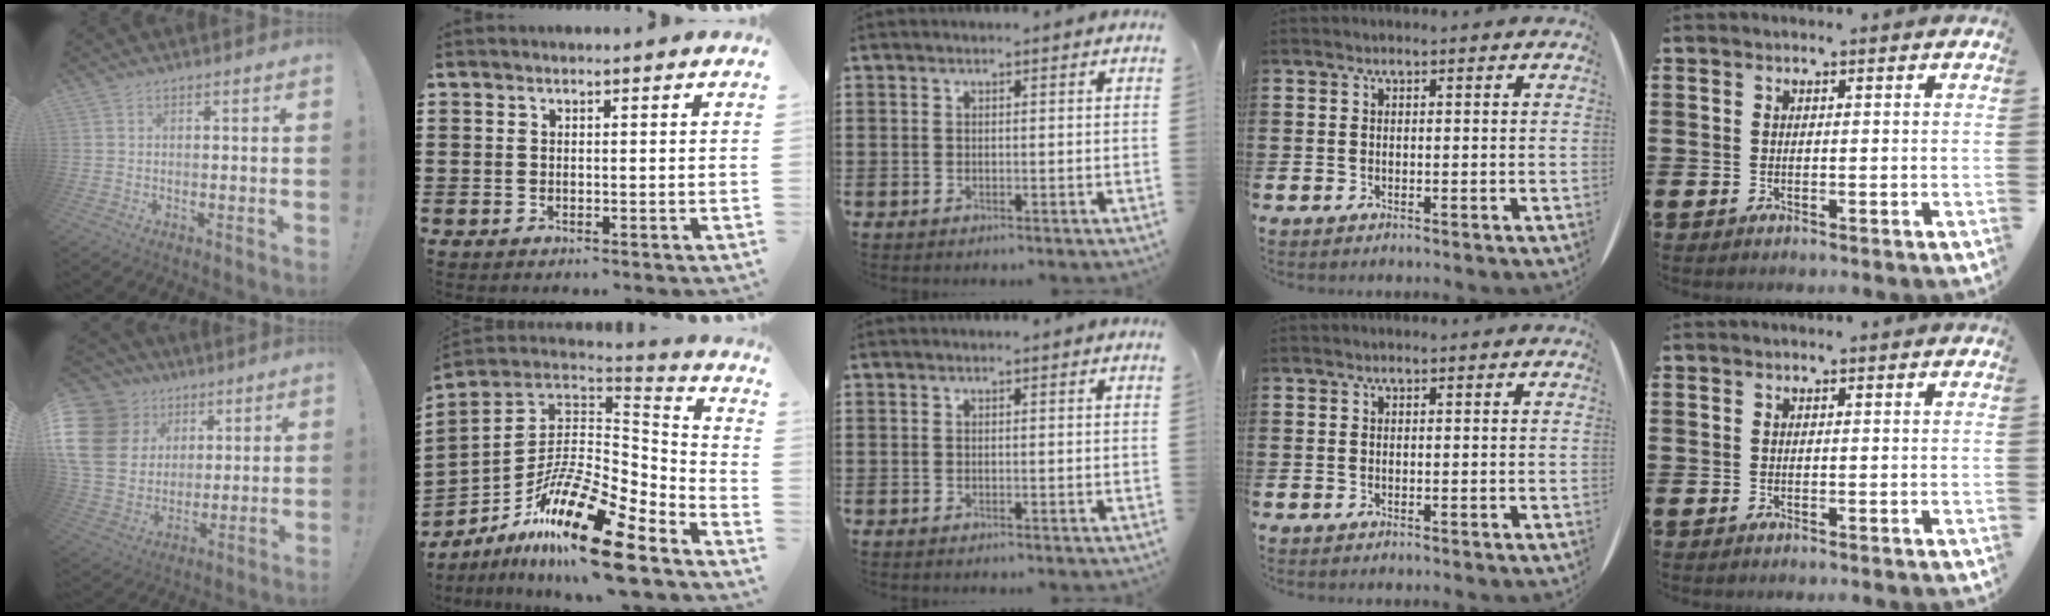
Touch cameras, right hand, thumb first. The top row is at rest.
{"thumb": {"total": 18.5, "force": [6.7, 14.8, 8.9], "torque": [-0.165, -0.026, 0.148]}, "index": {"total": 18.9, "force": [-12.2, 4.7, 13.7], "torque": [-0.246, 0.037, -0.219]}}